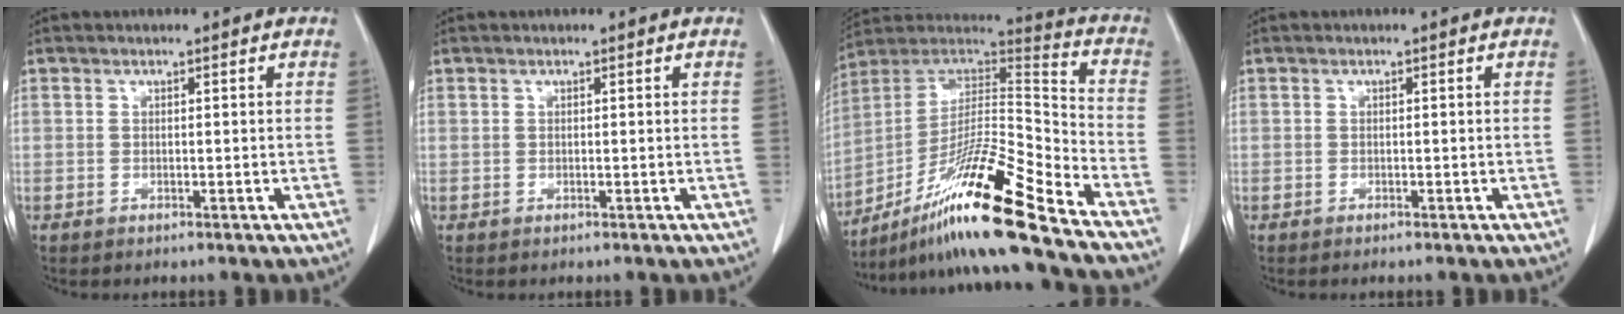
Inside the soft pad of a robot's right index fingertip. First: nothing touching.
{"total": 0.0}
{"total": 19.8, "force": [-13.6, -0.5, 14.4], "torque": [-0.265, -0.006, -0.245]}
{"total": 0.6, "force": [-0.5, 0.0, 0.4], "torque": [-0.008, -0.002, -0.007]}